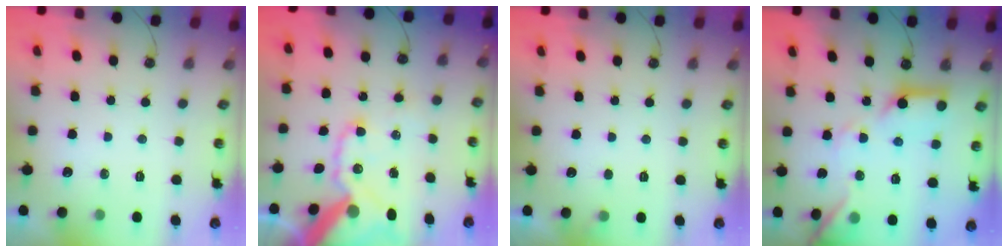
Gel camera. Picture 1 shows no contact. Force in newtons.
{"total": 21.5, "press": 21.4, "slide": 2.9}
{"total": 2.6, "press": 2.6, "slide": 0.4}
{"total": 14.3, "press": 14.2, "slide": 1.7}